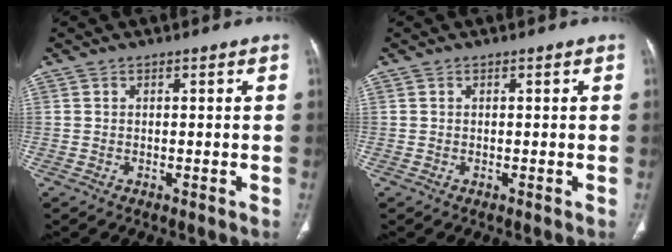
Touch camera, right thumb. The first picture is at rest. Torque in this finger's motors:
{"motor_torque": [2.01, 1.98, 0.39, -0.05, 0.04]}